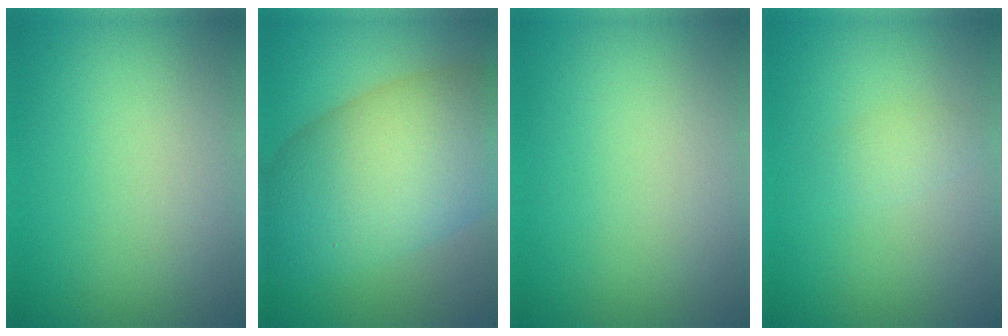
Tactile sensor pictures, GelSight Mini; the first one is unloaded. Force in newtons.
{"total": 11.8, "press": 11.8, "slide": 0.4}
{"total": 0.0}
{"total": 1.2, "press": 1.2, "slide": 0.0}